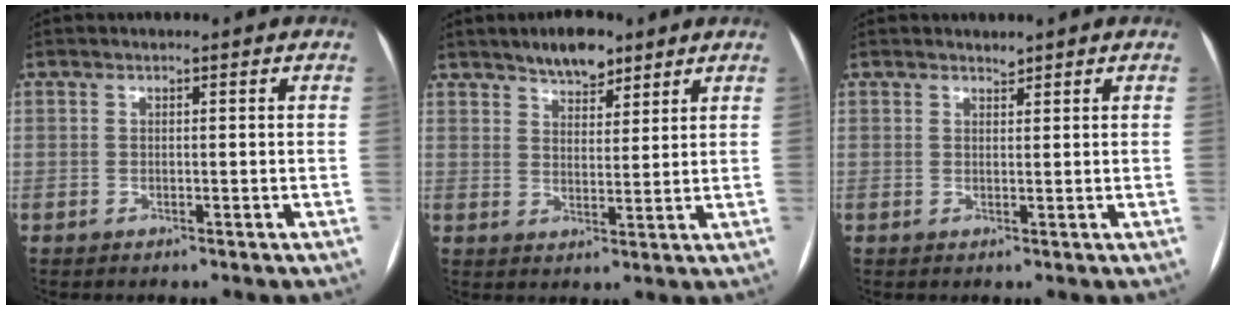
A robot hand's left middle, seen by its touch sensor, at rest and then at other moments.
{"total": 6.2, "force": [4.8, 2.4, 3.1], "torque": [-0.046, 0.007, 0.079]}
{"total": 0.8, "force": [0.8, 0.1, 0.0], "torque": [-0.006, -0.003, 0.013]}